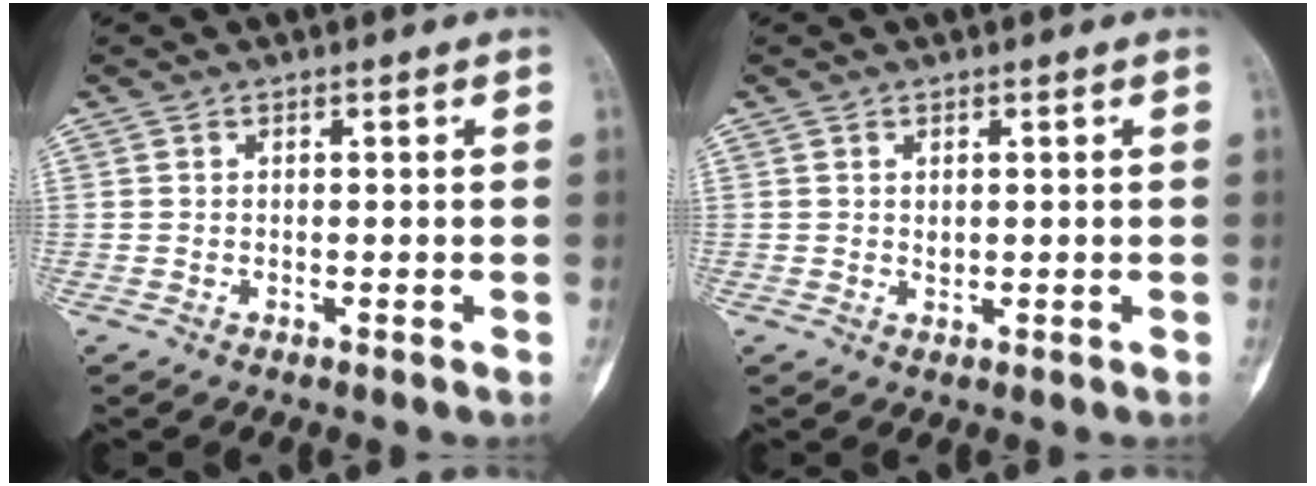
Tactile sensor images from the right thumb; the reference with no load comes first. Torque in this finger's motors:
{"motor_torque": [0.06, 0.10, -0.05, -0.71, 0.01]}